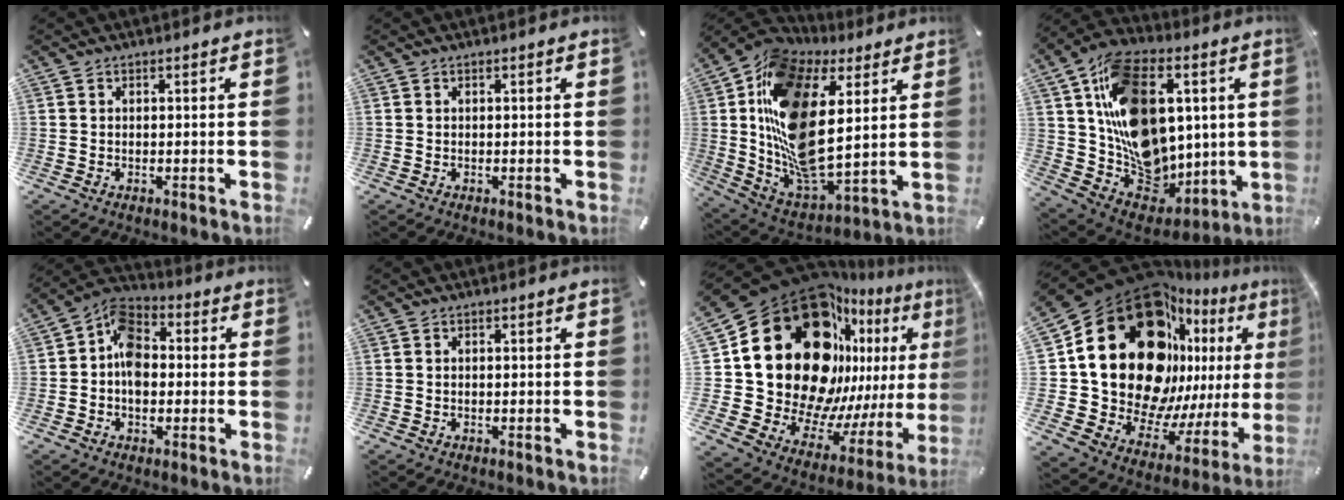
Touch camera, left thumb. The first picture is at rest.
{"total": 0.0}
{"total": 21.2, "force": [7.1, 13.0, 15.1], "torque": [-0.341, -0.060, 0.123]}
{"total": 22.9, "force": [5.3, 16.8, 14.6], "torque": [-0.246, -0.025, 0.106]}
{"total": 9.0, "force": [-1.1, 7.0, 5.6], "torque": [-0.094, 0.015, -0.020]}
{"total": 0.0}
{"total": 33.0, "force": [11.1, 21.7, 22.2], "torque": [-0.387, -0.142, 0.239]}
{"total": 30.4, "force": [8.8, 21.0, 20.1], "torque": [-0.332, -0.110, 0.194]}